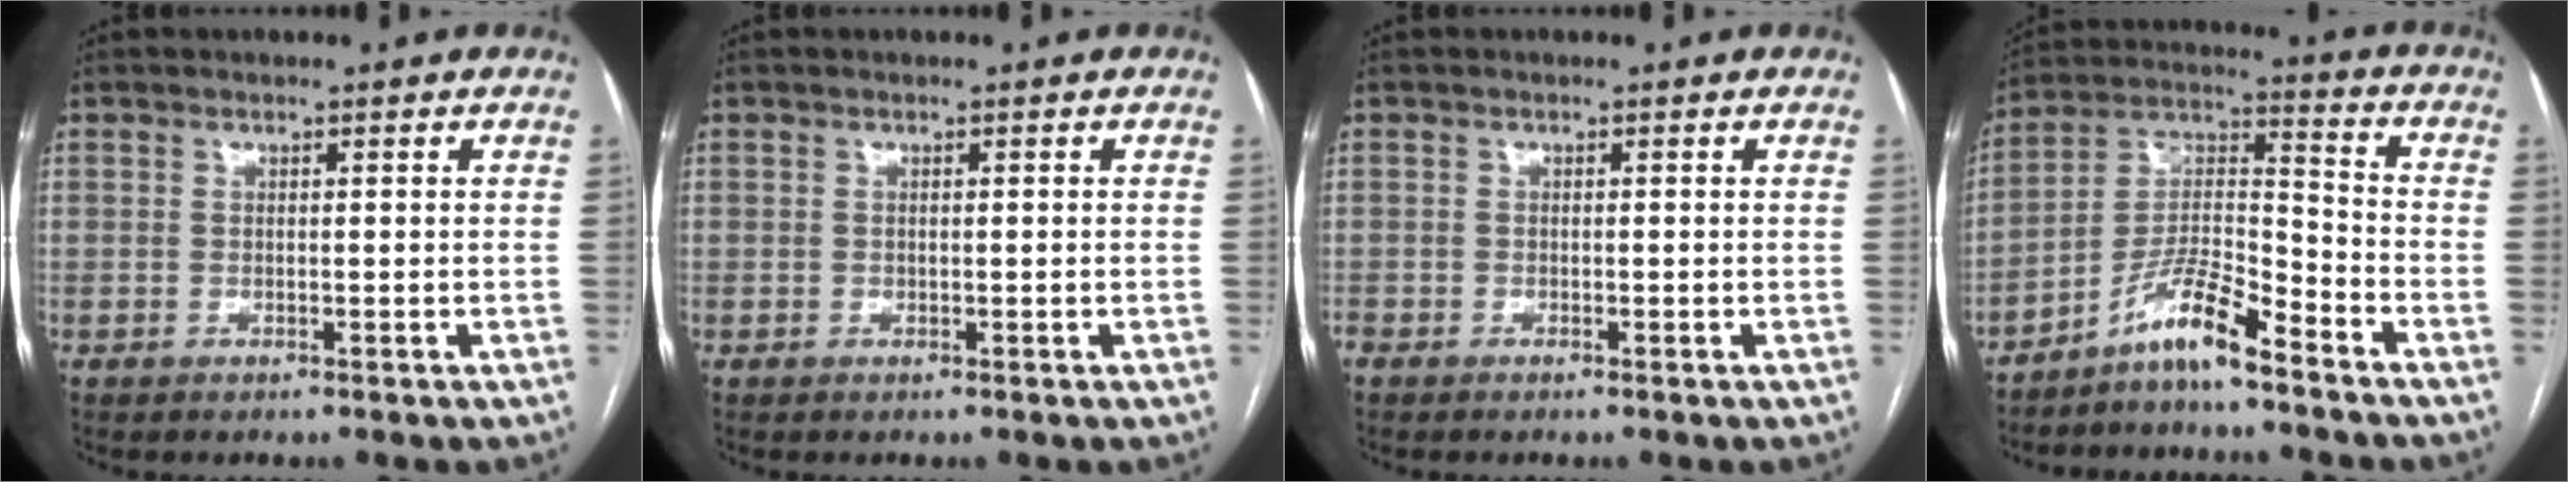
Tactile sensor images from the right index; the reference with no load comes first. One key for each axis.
{"total": 0.0}
{"total": 0.7, "fx": -0.5, "fy": 0.4, "fz": 0.1, "tx": -0.004, "ty": 0.001, "tz": -0.011}
{"total": 9.3, "fx": -7.0, "fy": 1.3, "fz": 6.0, "tx": -0.121, "ty": 0.016, "tz": -0.132}